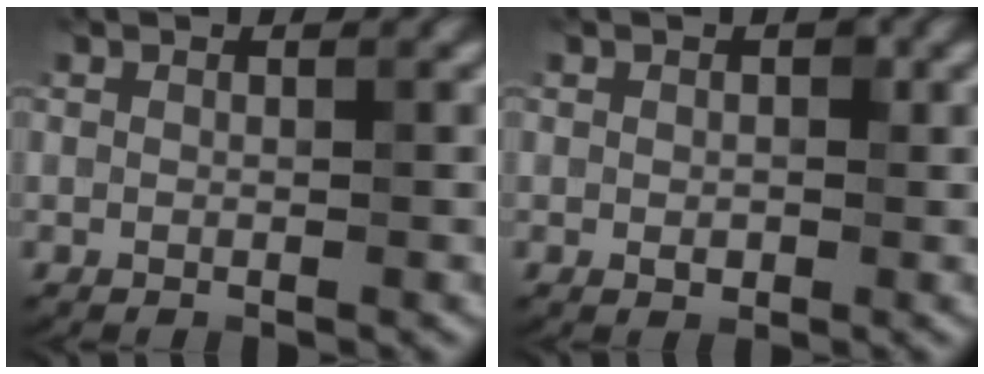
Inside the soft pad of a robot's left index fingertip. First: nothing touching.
{"total": 1.5, "force": [0.0, 1.0, 1.1], "torque": [-0.015, 0.001, -0.001]}